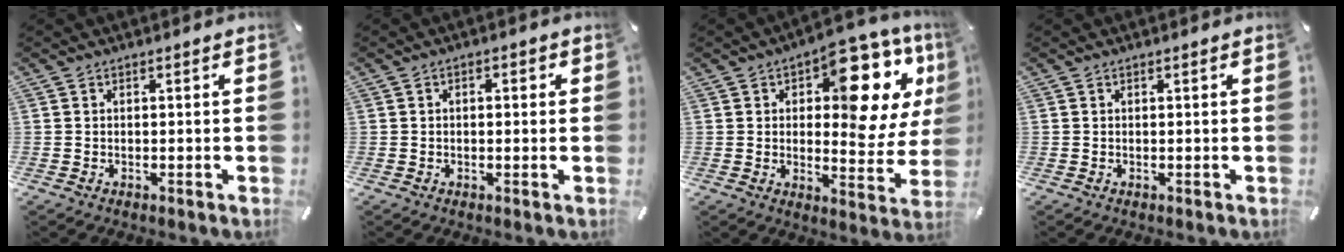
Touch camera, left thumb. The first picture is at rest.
{"total": 1.5, "force": [-0.2, 0.9, 1.2], "torque": [-0.022, 0.005, -0.005]}
{"total": 16.7, "force": [7.9, 8.2, 12.2], "torque": [-0.138, -0.067, 0.125]}
{"total": 0.0}